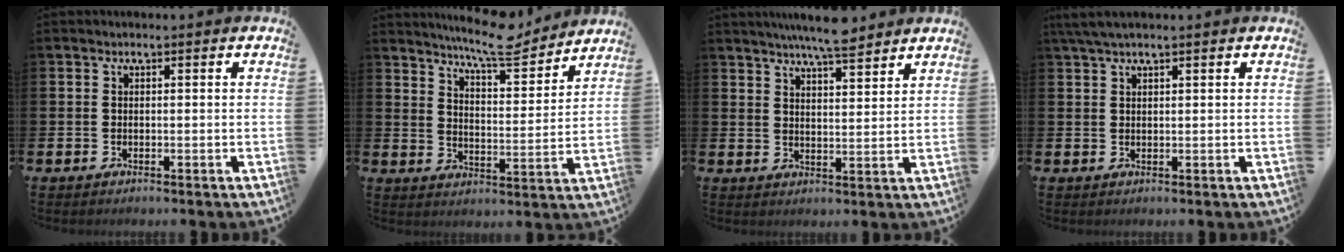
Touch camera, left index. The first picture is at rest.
{"total": 8.8, "force": [8.2, 0.9, 3.0], "torque": [-0.066, -0.049, 0.145]}
{"total": 6.4, "force": [6.1, 0.1, 1.8], "torque": [-0.041, -0.026, 0.109]}
{"total": 2.4, "force": [1.8, 0.4, 1.5], "torque": [-0.040, 0.006, 0.034]}